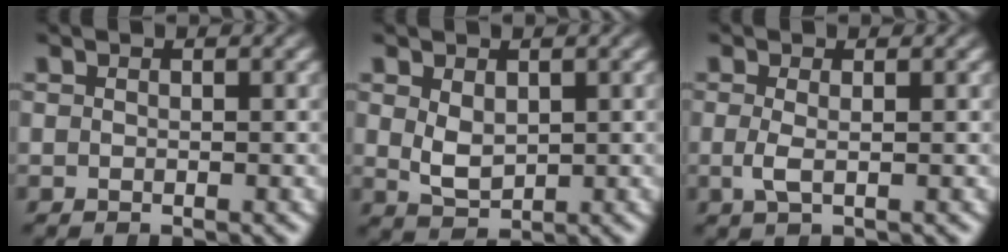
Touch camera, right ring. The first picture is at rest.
{"total": 2.1, "force": [0.3, 1.4, 1.5], "torque": [-0.042, -0.019, 0.023]}
{"total": 1.2, "force": [-0.3, 0.1, 1.2], "torque": [-0.041, -0.019, 0.002]}